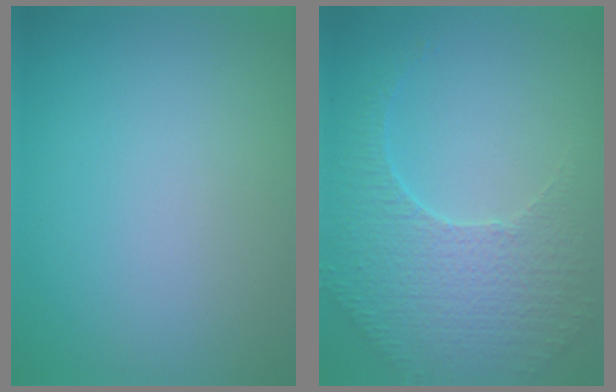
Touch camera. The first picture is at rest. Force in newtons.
{"total": 5.3, "press": 3.7, "slide": 3.8}